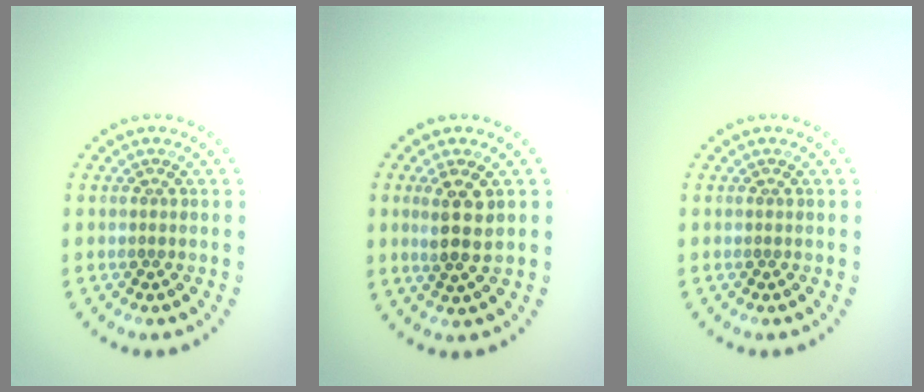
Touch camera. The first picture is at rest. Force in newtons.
{"total": 2.9, "press": 2.6, "slide": 1.3}
{"total": 0.0}